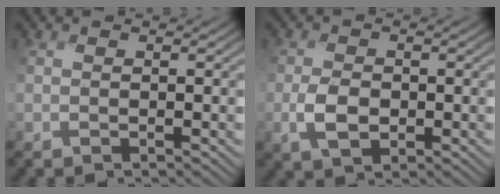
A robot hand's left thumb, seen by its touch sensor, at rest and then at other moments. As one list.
[{"total": 3.9, "force": [-0.9, 2.7, 2.7], "torque": [-0.064, -0.007, -0.020]}]